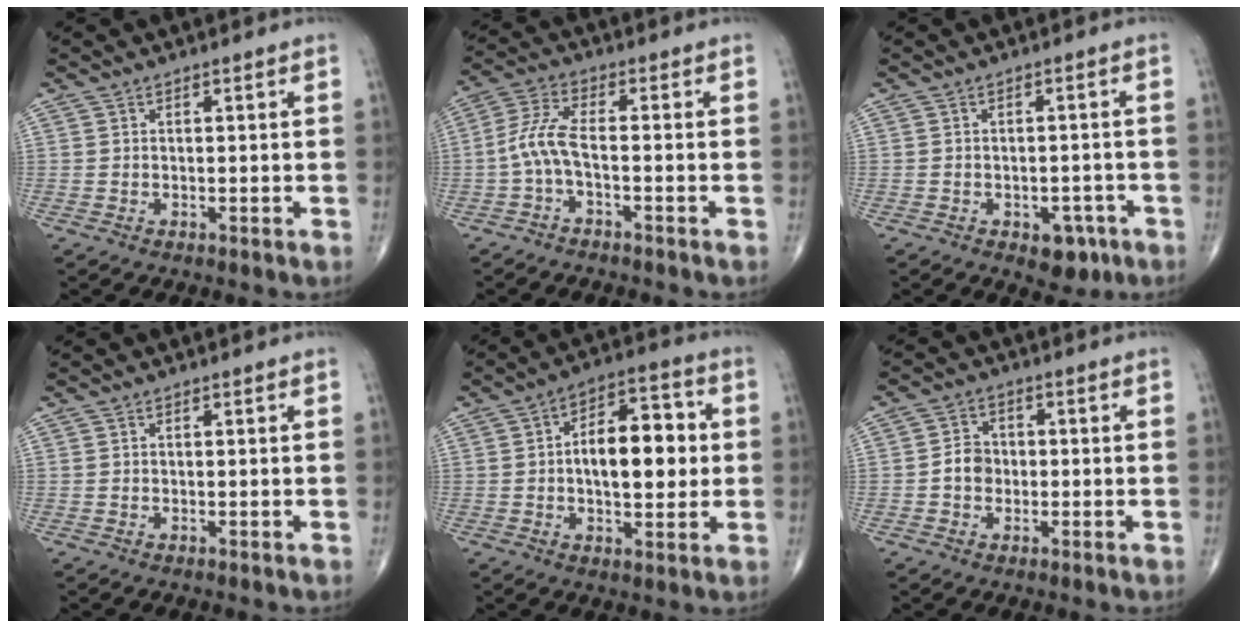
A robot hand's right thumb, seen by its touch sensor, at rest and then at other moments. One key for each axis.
{"total": 5.9, "fx": -1.8, "fy": 1.6, "fz": 5.3, "tx": -0.130, "ty": 0.028, "tz": -0.042}
{"total": 4.9, "fx": -2.5, "fy": 3.1, "fz": 2.9, "tx": -0.015, "ty": 0.015, "tz": -0.027}
{"total": 0.0}
{"total": 13.7, "fx": 0.7, "fy": 6.8, "fz": 11.9, "tx": -0.153, "ty": 0.021, "tz": 0.005}
{"total": 4.1, "fx": -0.7, "fy": 3.5, "fz": 2.1, "tx": -0.021, "ty": 0.014, "tz": -0.019}